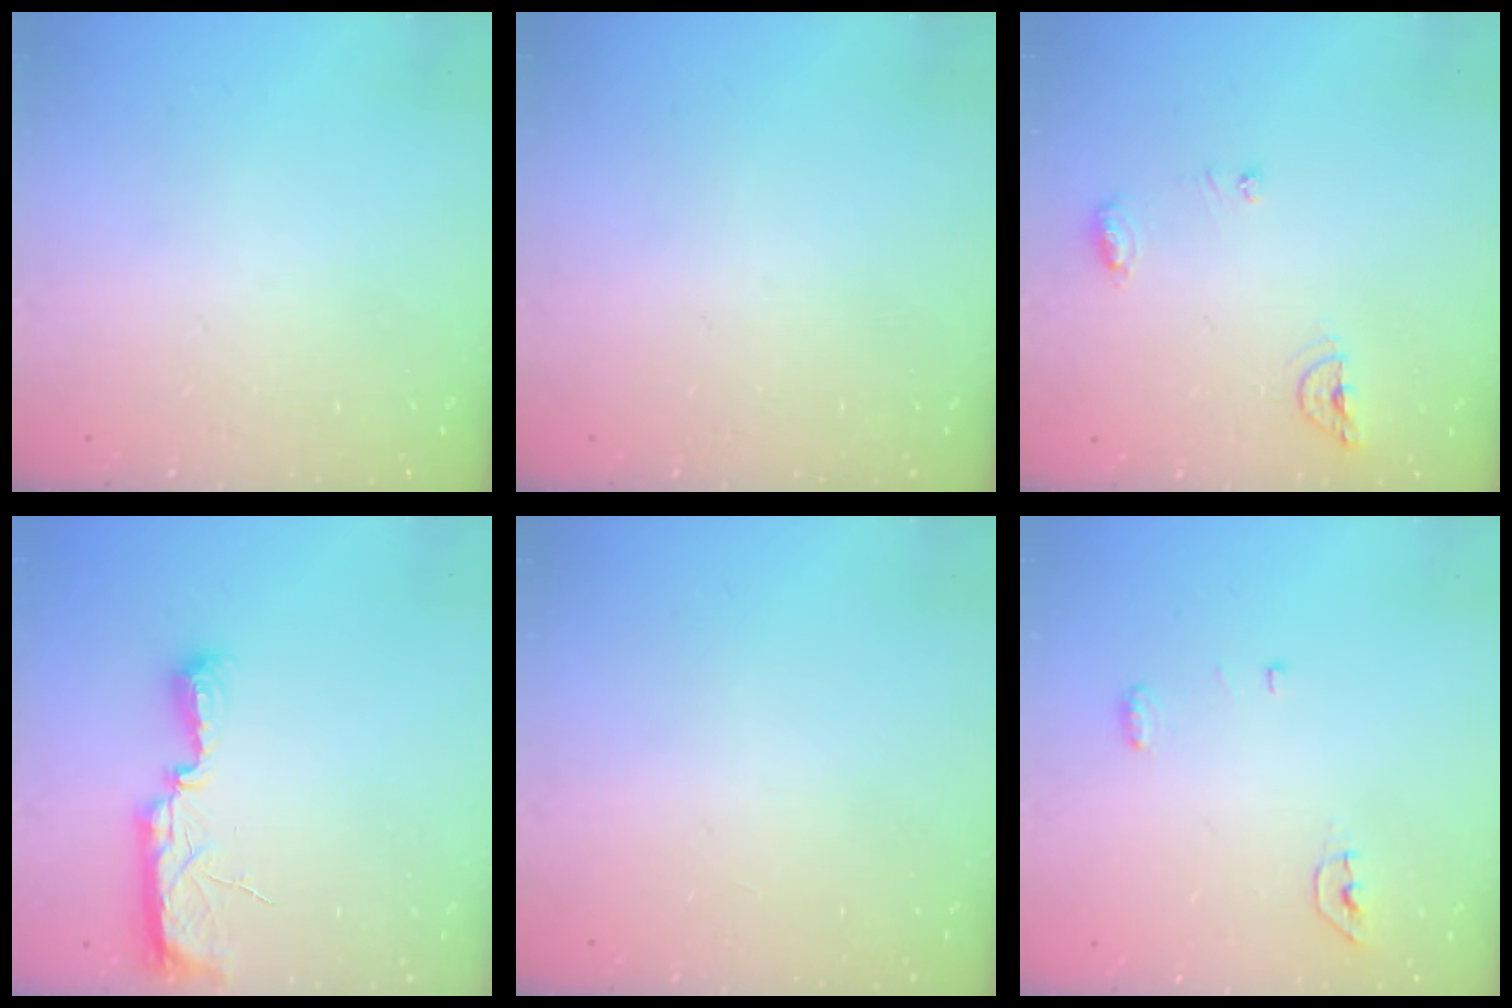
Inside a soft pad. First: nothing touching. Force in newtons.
{"total": 0.0}
{"total": 7.4, "press": 7.4, "slide": 0.5}
{"total": 8.1, "press": 8.0, "slide": 1.2}
{"total": 1.1, "press": 0.8, "slide": 0.7}
{"total": 4.4, "press": 4.3, "slide": 0.8}